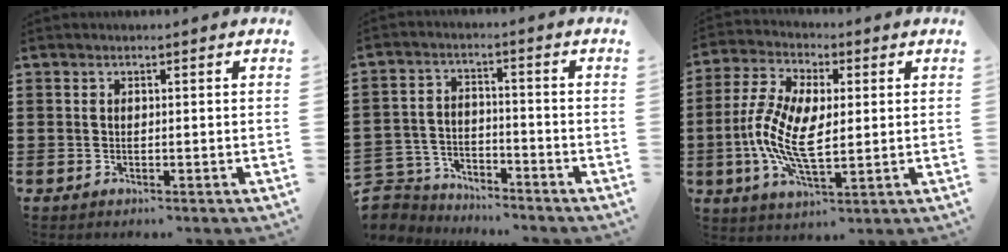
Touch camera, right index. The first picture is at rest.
{"total": 4.8, "force": [-4.6, 1.6, 0.0], "torque": [-0.022, 0.005, -0.101]}
{"total": 10.2, "force": [-0.8, 4.7, 9.0], "torque": [-0.197, 0.000, -0.017]}